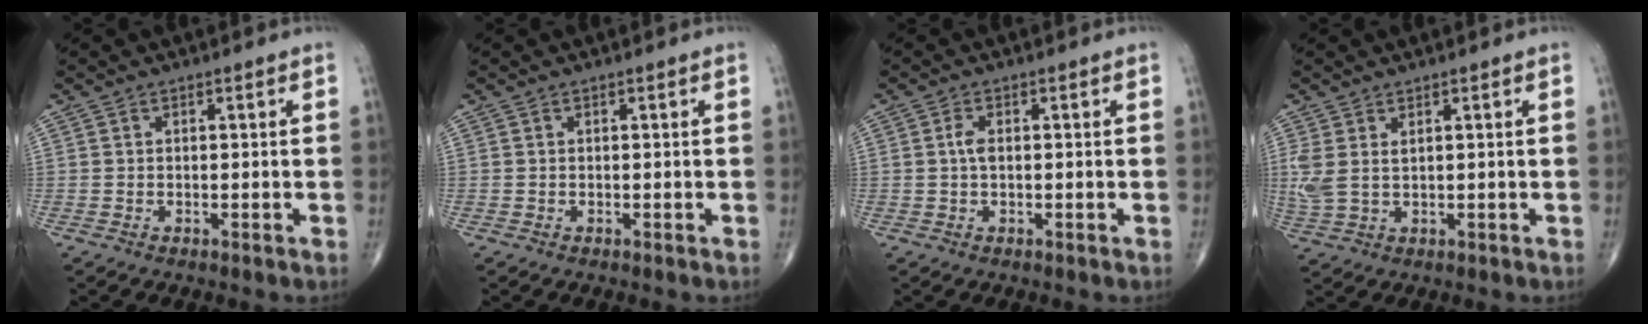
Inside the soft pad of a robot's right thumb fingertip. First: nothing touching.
{"total": 0.0}
{"total": 2.0, "force": [0.1, 1.0, 1.7], "torque": [-0.037, 0.003, 0.000]}
{"total": 4.5, "force": [1.4, 2.4, 3.6], "torque": [-0.101, 0.002, 0.037]}